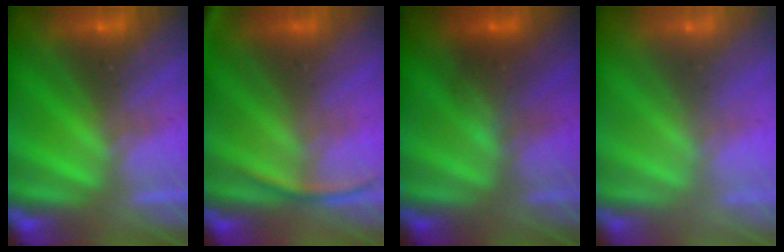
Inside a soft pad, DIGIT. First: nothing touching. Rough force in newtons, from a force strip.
{"total": 2.8}
{"total": 2.2}
{"total": 8.7}